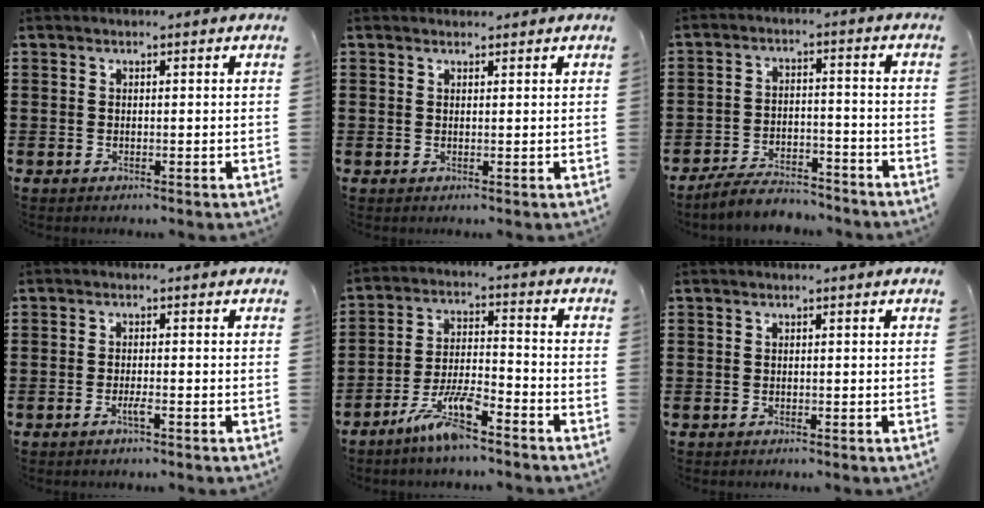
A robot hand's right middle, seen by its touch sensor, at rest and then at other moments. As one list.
[{"total": 0.9, "force": [0.9, 0.2, -0.1], "torque": [-0.001, 0.000, 0.018]}, {"total": 5.7, "force": [-5.4, 1.1, 1.6], "torque": [-0.030, 0.007, -0.106]}, {"total": 1.8, "force": [-1.0, 0.1, 1.5], "torque": [-0.026, -0.001, -0.018]}, {"total": 8.2, "force": [-6.0, 1.5, 5.3], "torque": [-0.116, -0.002, -0.116]}, {"total": 0.0}]